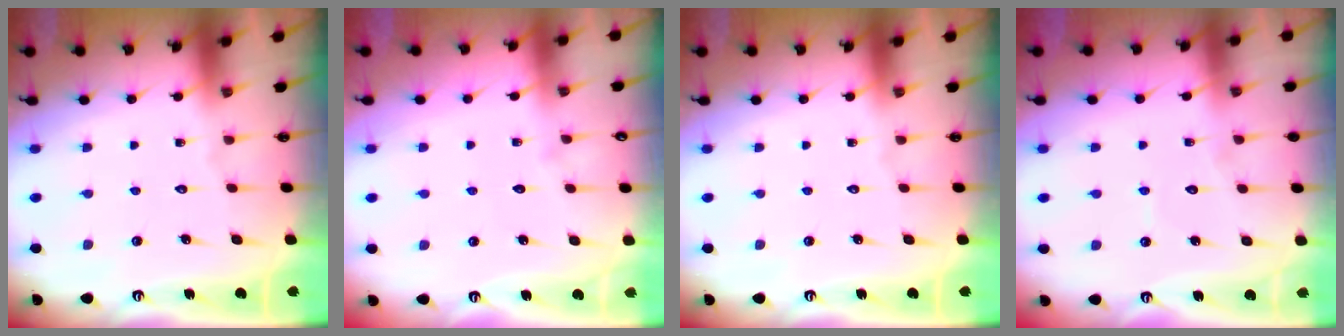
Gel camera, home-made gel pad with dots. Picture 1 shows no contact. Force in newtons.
{"total": 2.6, "press": 2.6, "slide": 0.3}
{"total": 0.0}
{"total": 3.7, "press": 3.7, "slide": 0.3}